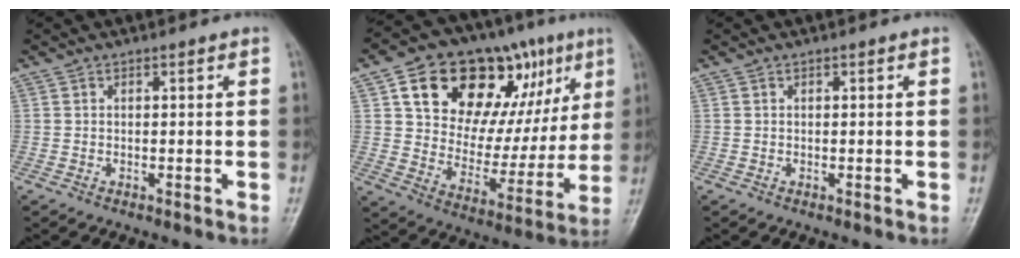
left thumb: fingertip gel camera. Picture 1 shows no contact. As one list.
[{"total": 25.3, "force": [11.2, 14.4, 17.6], "torque": [-0.211, -0.005, 0.181]}, {"total": 0.0}]